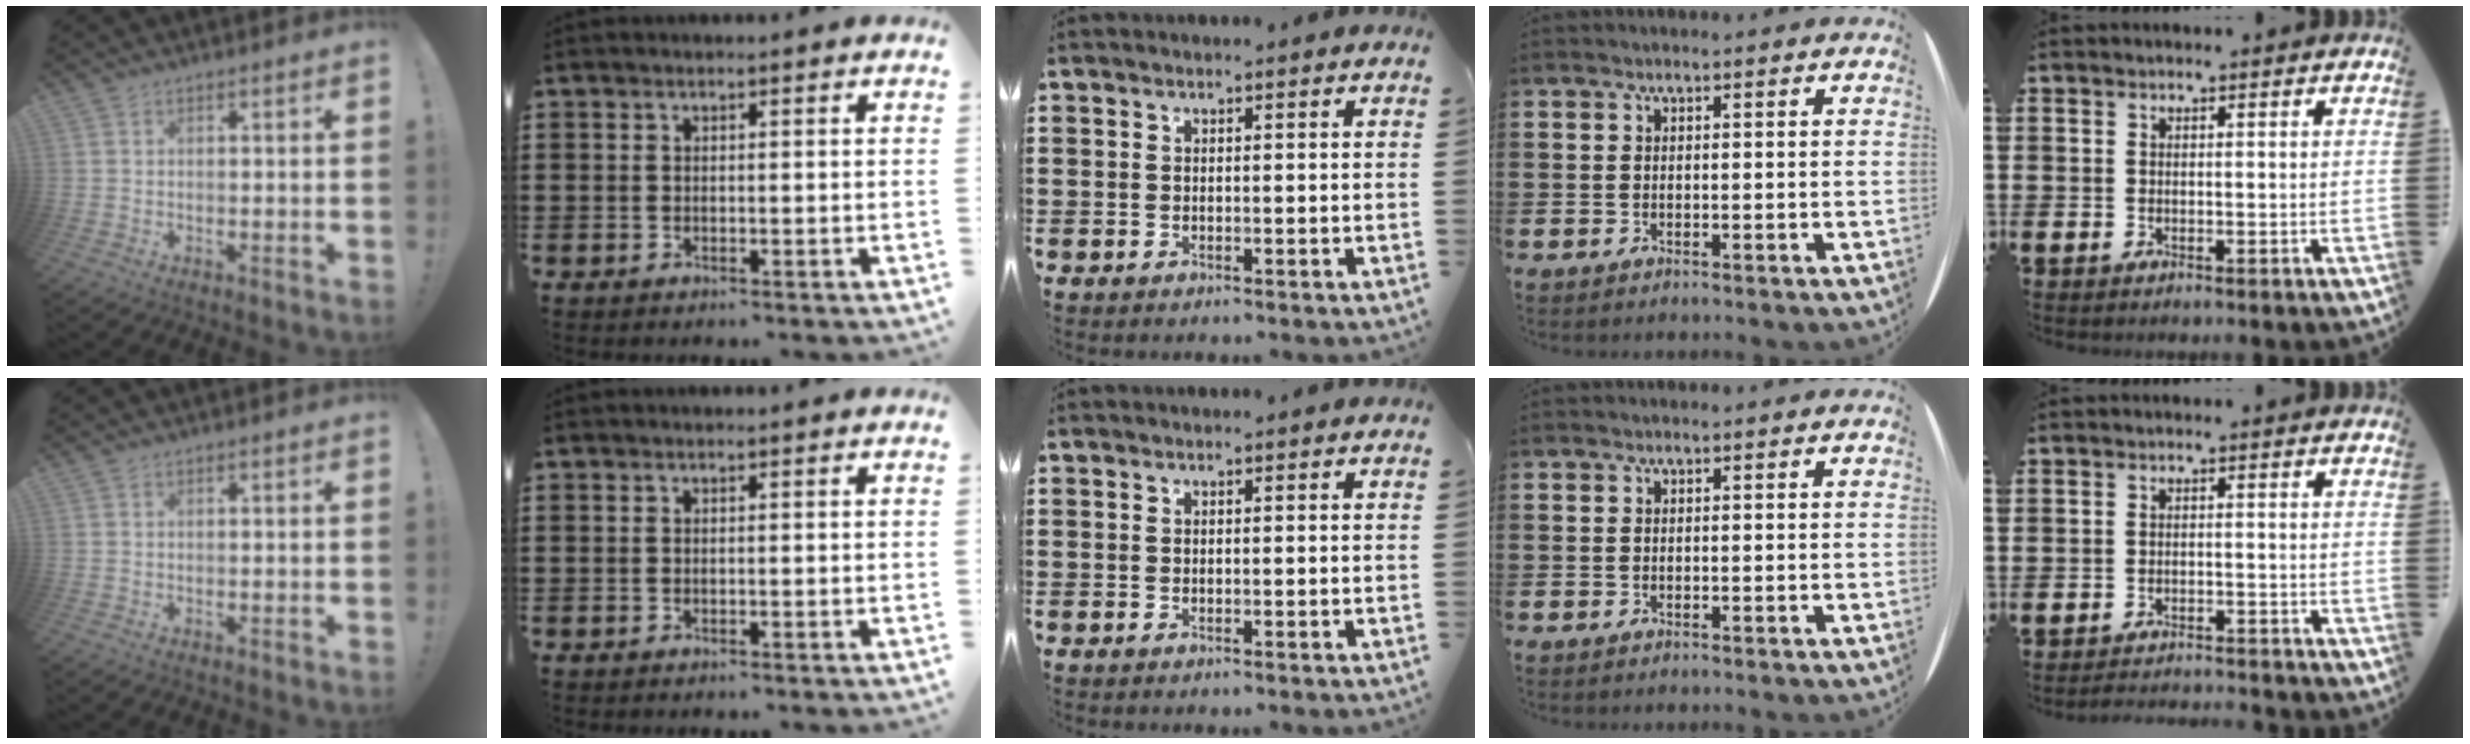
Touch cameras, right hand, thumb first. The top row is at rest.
{"little": {"total": 1.7, "force": [-1.7, -0.1, 0.0], "torque": [-0.002, 0.004, -0.036]}}